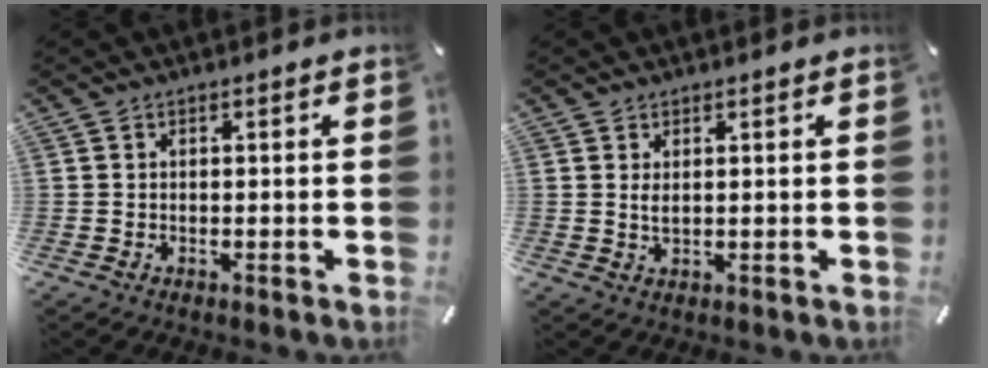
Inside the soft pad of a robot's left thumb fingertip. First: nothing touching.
{"total": 1.8, "force": [0.7, 0.6, 1.6], "torque": [-0.042, -0.002, 0.009]}